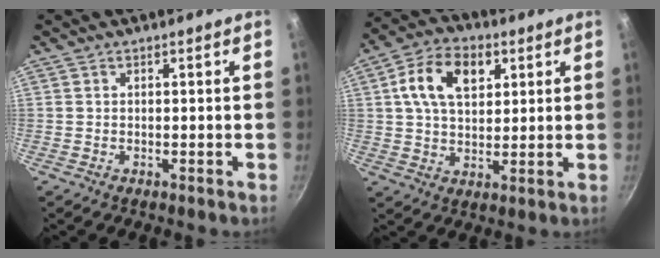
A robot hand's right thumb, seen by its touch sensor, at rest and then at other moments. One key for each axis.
{"total": 12.3, "fx": 4.0, "fy": 7.9, "fz": 8.6, "tx": -0.132, "ty": 0.006, "tz": 0.059}